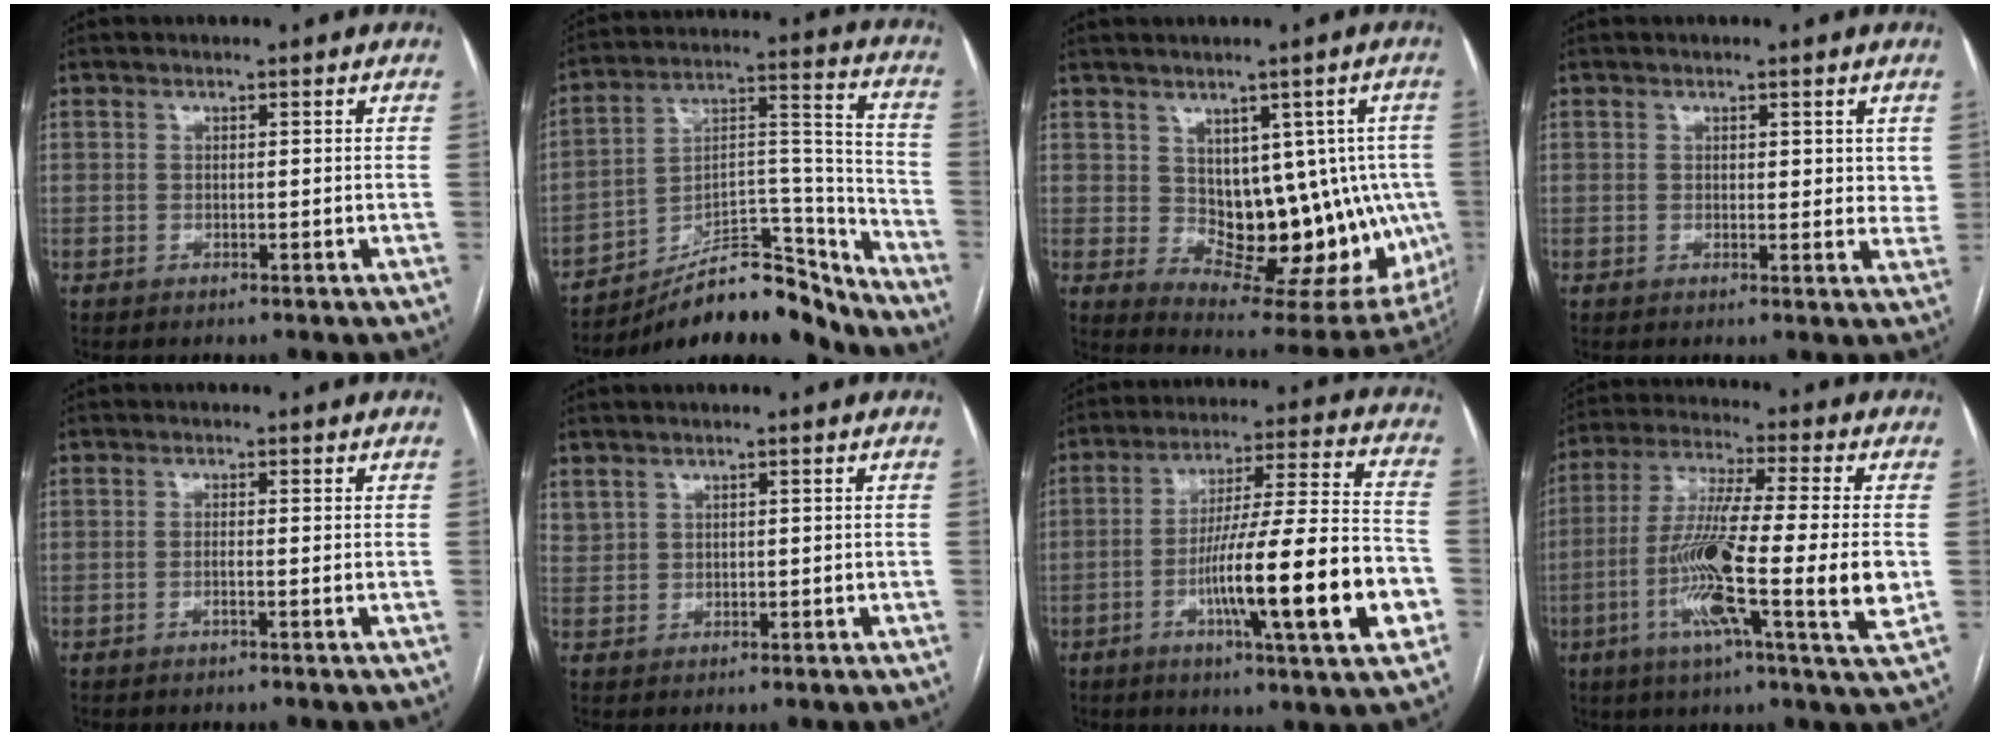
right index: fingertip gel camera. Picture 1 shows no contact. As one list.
[{"total": 20.0, "force": [-17.0, 5.4, 9.0], "torque": [-0.122, 0.050, -0.271]}, {"total": 14.7, "force": [0.1, 8.6, 11.9], "torque": [-0.126, 0.013, 0.027]}, {"total": 3.3, "force": [1.3, 1.9, 2.4], "torque": [-0.015, -0.008, 0.012]}, {"total": 1.1, "force": [-0.3, -0.1, 1.0], "torque": [-0.019, 0.000, -0.004]}, {"total": 2.0, "force": [1.5, 1.1, 0.7], "torque": [-0.018, 0.007, 0.039]}, {"total": 20.1, "force": [-6.0, 0.8, 19.2], "torque": [-0.285, -0.002, -0.090]}, {"total": 18.6, "force": [-3.5, 0.4, 18.3], "torque": [-0.310, -0.016, -0.066]}]